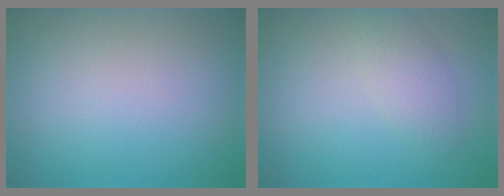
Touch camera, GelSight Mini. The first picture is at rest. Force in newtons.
{"total": 2.2, "press": 2.2, "slide": 0.1}